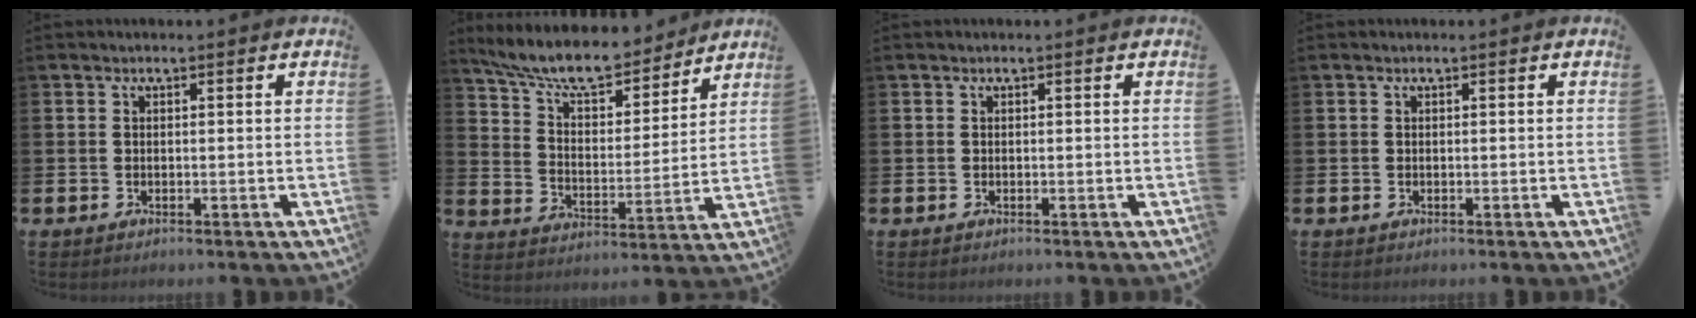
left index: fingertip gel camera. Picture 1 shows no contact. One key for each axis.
{"total": 9.6, "fx": 8.7, "fy": 2.2, "fz": 3.3, "tx": -0.088, "ty": -0.059, "tz": 0.151}
{"total": 0.0}
{"total": 0.0}